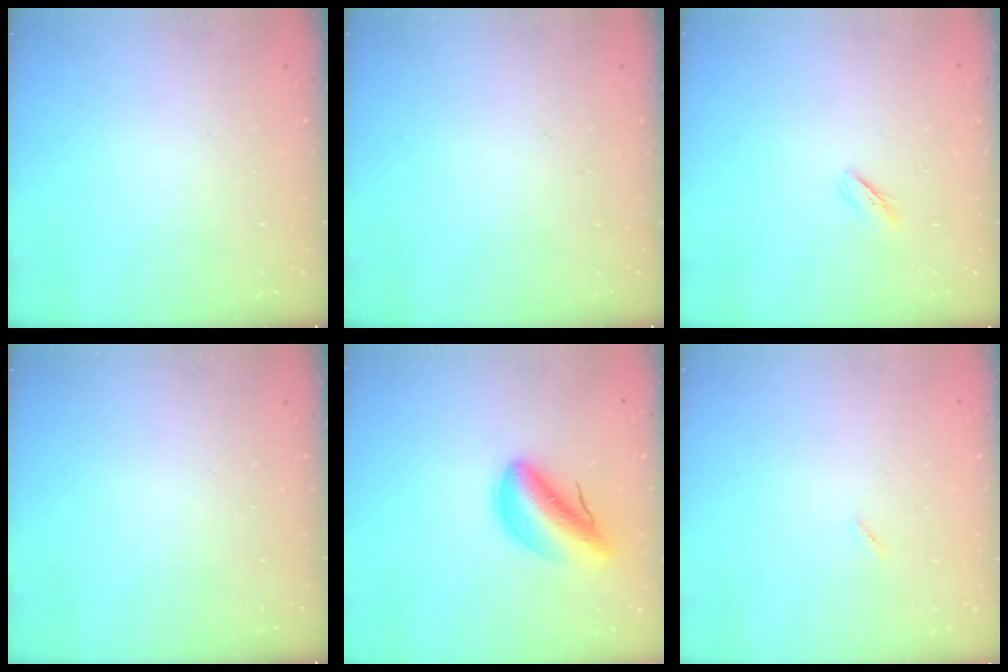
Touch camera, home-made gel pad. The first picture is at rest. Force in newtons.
{"total": 0.0}
{"total": 2.4, "press": 2.2, "slide": 0.9}
{"total": 0.0}
{"total": 9.0, "press": 8.4, "slide": 3.0}
{"total": 2.0, "press": 2.0, "slide": 0.1}